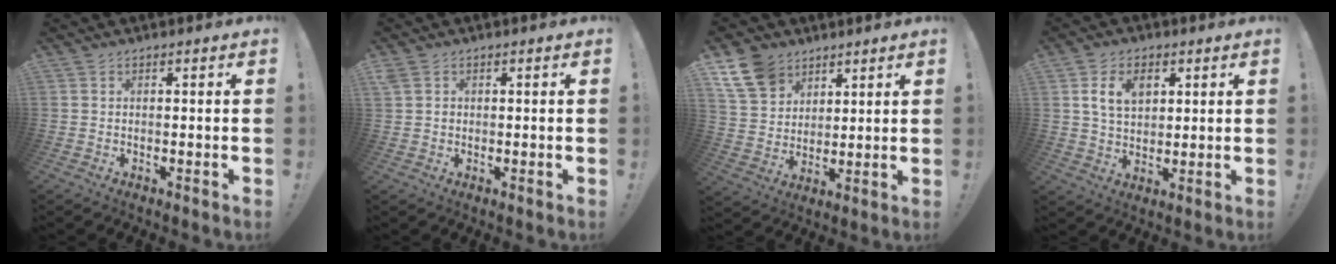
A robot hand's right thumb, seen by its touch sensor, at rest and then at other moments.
{"total": 2.0, "force": [0.5, 1.8, 0.8], "torque": [-0.013, 0.003, 0.010]}
{"total": 12.4, "force": [7.5, 8.8, 4.5], "torque": [-0.086, -0.035, 0.152]}
{"total": 8.9, "force": [3.2, 6.2, 5.5], "torque": [-0.092, 0.002, 0.058]}